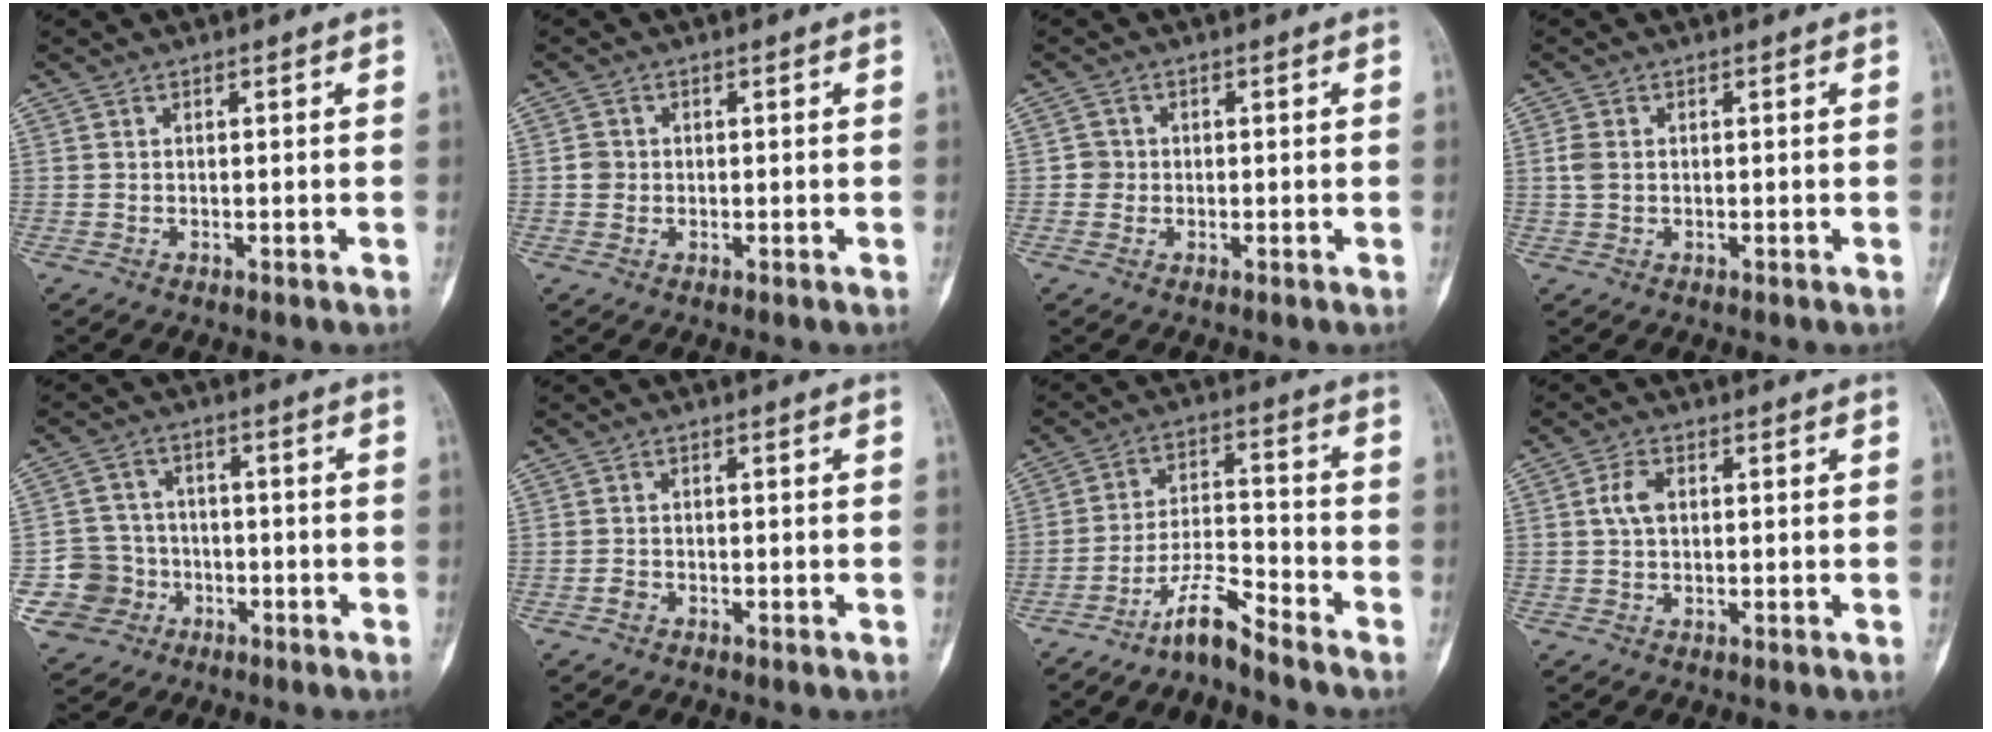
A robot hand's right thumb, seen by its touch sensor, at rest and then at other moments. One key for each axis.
{"total": 1.8, "fx": -0.1, "fy": 1.7, "fz": 0.6, "tx": -0.002, "ty": 0.005, "tz": -0.002}
{"total": 1.9, "fx": -0.2, "fy": 1.9, "fz": 0.2, "tx": 0.010, "ty": 0.008, "tz": -0.008}
{"total": 2.2, "fx": 0.1, "fy": 1.6, "fz": 1.5, "tx": -0.041, "ty": 0.002, "tz": 0.002}
{"total": 9.6, "fx": -3.1, "fy": 8.9, "fz": 1.8, "tx": -0.016, "ty": 0.027, "tz": -0.046}
{"total": 1.2, "fx": -0.7, "fy": 0.9, "fz": 0.4, "tx": -0.009, "ty": 0.004, "tz": -0.016}
{"total": 7.3, "fx": -6.3, "fy": 0.5, "fz": 3.7, "tx": -0.067, "ty": 0.059, "tz": -0.121}
{"total": 3.4, "fx": 0.5, "fy": 2.1, "fz": 2.6, "tx": -0.055, "ty": 0.005, "tz": 0.008}